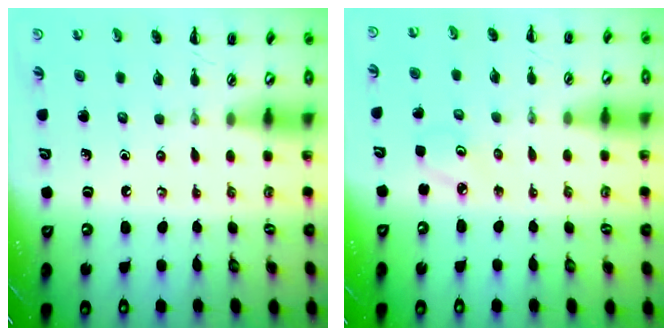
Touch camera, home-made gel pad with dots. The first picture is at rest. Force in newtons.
{"total": 2.3, "press": 2.2, "slide": 0.5}